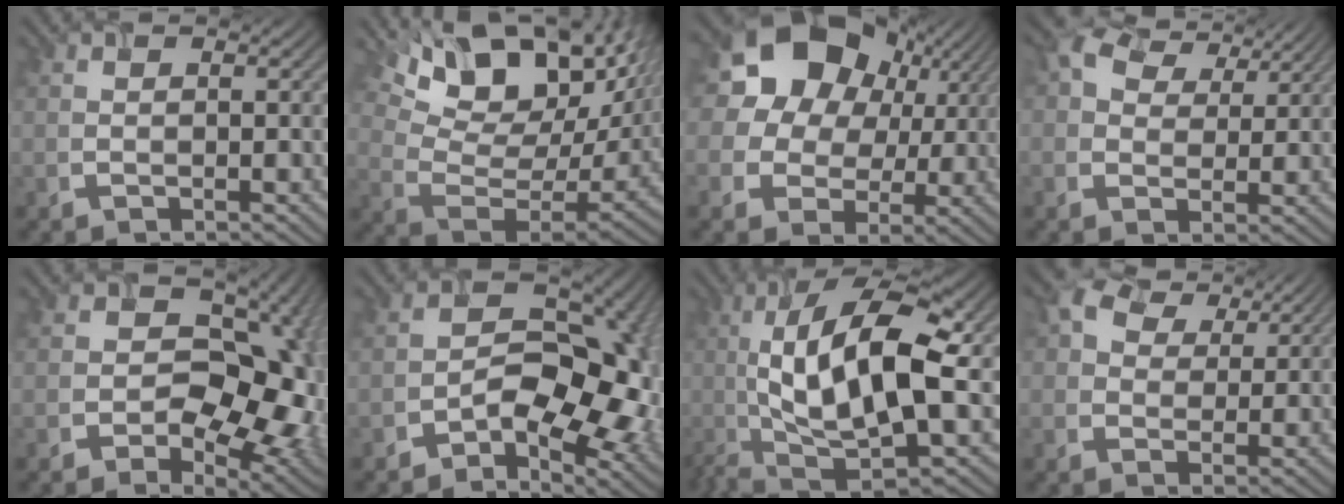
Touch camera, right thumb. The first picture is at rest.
{"total": 17.9, "force": [10.9, 8.9, 11.0], "torque": [-0.217, 0.022, 0.180]}
{"total": 20.9, "force": [8.5, 17.1, 8.5], "torque": [-0.205, 0.041, 0.153]}
{"total": 5.1, "force": [3.1, 3.5, 1.9], "torque": [-0.038, 0.004, 0.061]}
{"total": 15.8, "force": [-1.2, 11.5, 10.7], "torque": [-0.118, -0.016, -0.001]}
{"total": 13.7, "force": [-3.5, 9.0, 9.7], "torque": [-0.118, -0.018, -0.040]}
{"total": 14.8, "force": [-0.9, 5.5, 13.7], "torque": [-0.256, 0.011, -0.014]}
{"total": 5.1, "force": [3.1, 3.5, 1.9], "torque": [-0.035, 0.005, 0.060]}